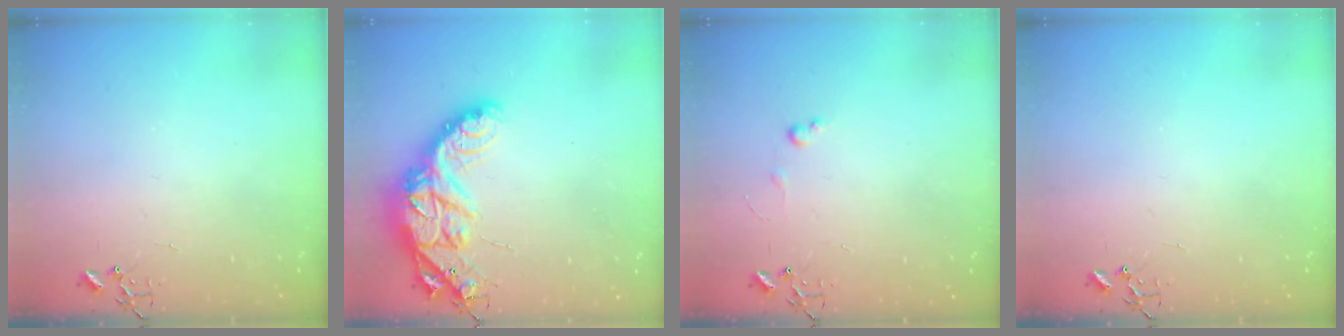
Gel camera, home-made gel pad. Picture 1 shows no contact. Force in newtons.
{"total": 19.5, "press": 19.4, "slide": 1.3}
{"total": 4.2, "press": 4.2, "slide": 0.6}
{"total": 0.0}